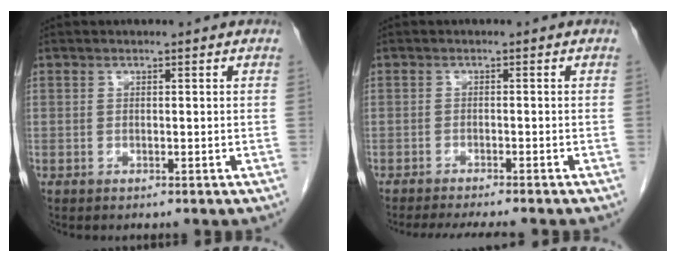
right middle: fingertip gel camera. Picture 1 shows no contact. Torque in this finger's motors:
{"motor_torque": [0.20, -0.18, 0.02, 0.01]}